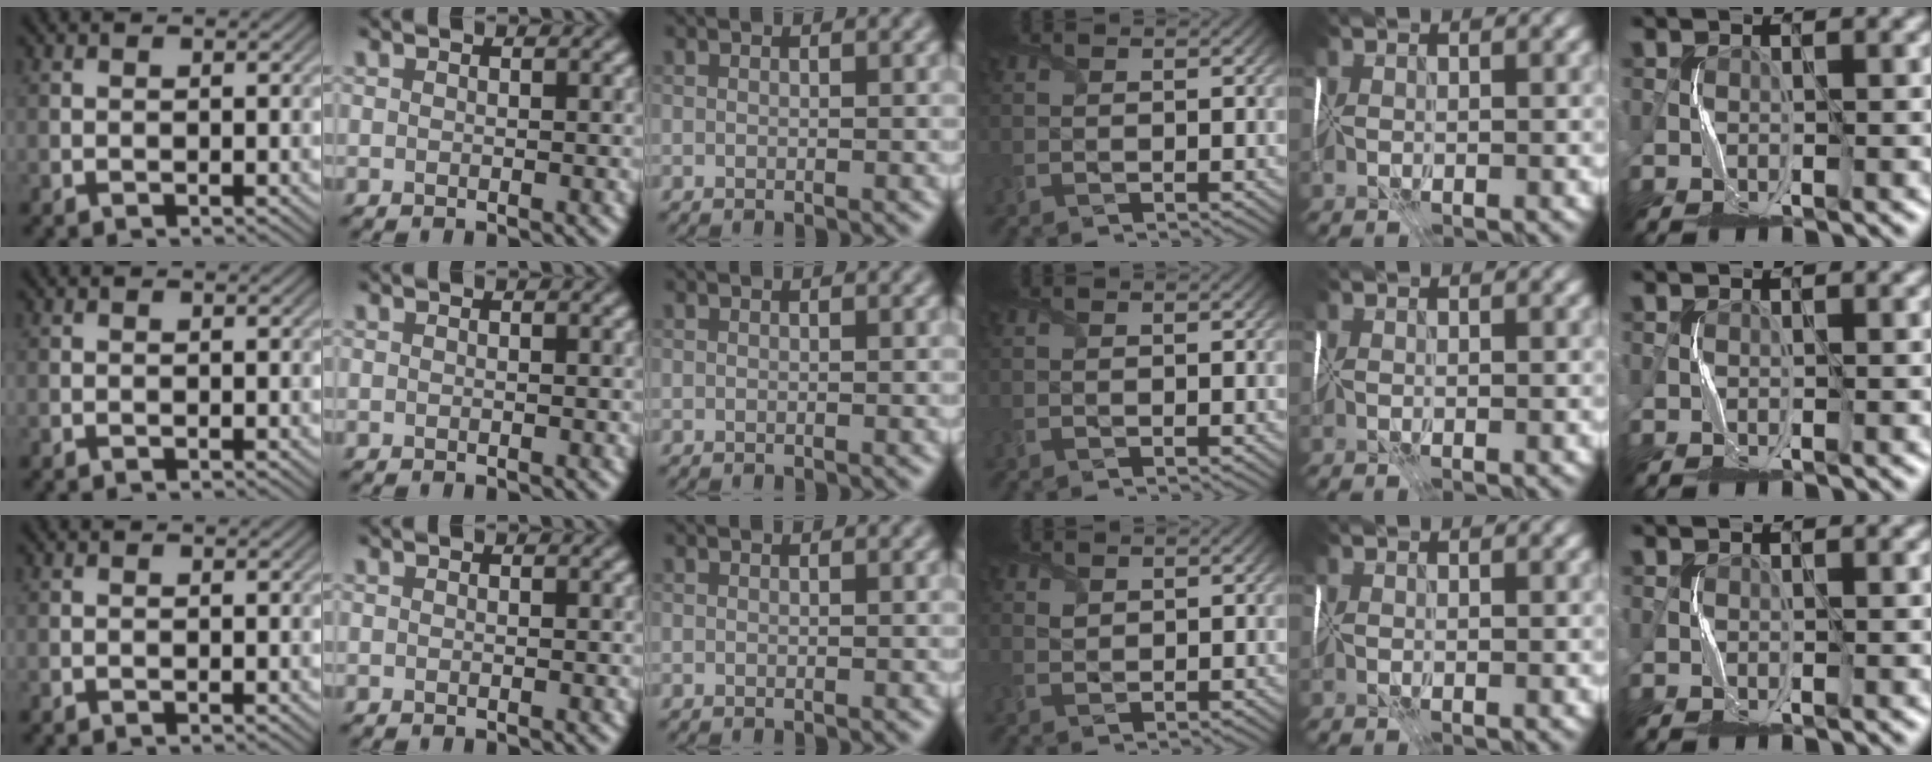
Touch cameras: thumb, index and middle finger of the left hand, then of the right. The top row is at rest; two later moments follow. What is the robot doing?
{"motion": "fold", "object": "tissue"}